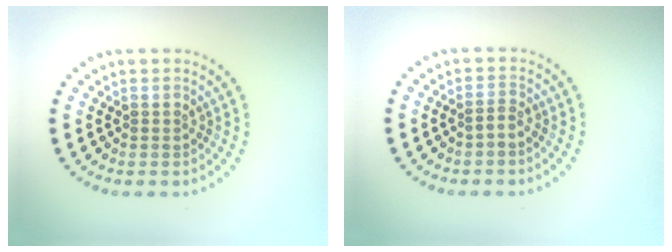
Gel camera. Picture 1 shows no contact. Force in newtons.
{"total": 0.9, "press": 0.8, "slide": 0.4}